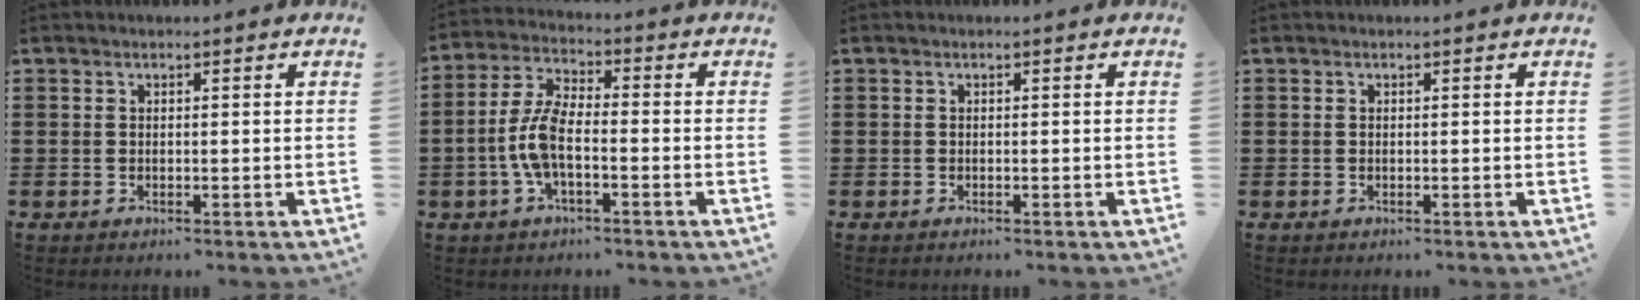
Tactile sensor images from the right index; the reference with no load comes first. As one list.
[{"total": 7.3, "force": [-1.9, 2.8, 6.4], "torque": [-0.153, -0.009, -0.040]}, {"total": 0.0}, {"total": 0.0}]